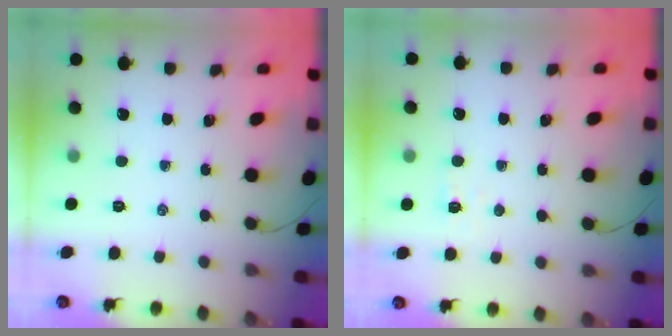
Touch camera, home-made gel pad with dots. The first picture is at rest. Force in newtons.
{"total": 2.2, "press": 2.0, "slide": 0.8}